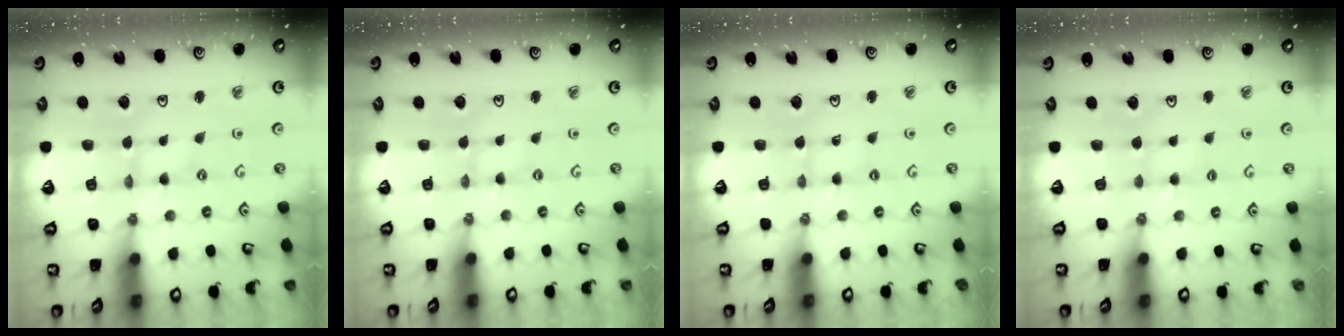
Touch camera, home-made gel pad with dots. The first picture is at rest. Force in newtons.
{"total": 0.0}
{"total": 1.4, "press": 1.3, "slide": 0.2}
{"total": 2.8, "press": 2.8, "slide": 0.4}